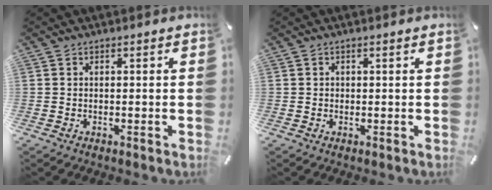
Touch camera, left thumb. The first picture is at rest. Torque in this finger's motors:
{"motor_torque": [0.21, 0.36, 0.02, 0.06, 0.00]}